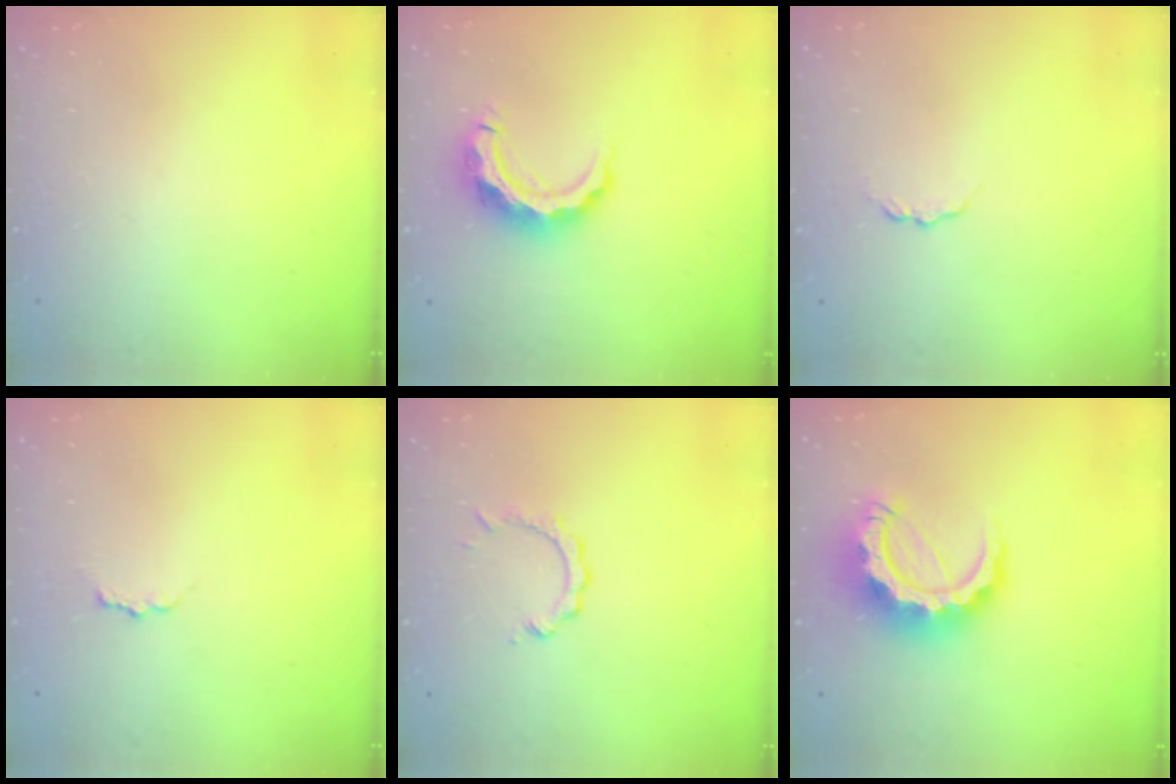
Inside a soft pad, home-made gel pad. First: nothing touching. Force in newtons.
{"total": 11.1, "press": 11.1, "slide": 0.7}
{"total": 4.6, "press": 4.6, "slide": 0.6}
{"total": 2.9, "press": 2.9, "slide": 0.3}
{"total": 3.8, "press": 3.7, "slide": 0.4}
{"total": 14.0, "press": 13.9, "slide": 1.3}